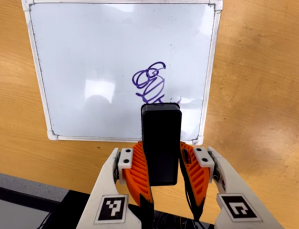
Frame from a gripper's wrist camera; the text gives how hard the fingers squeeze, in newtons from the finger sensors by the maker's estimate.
{"total": 7.4, "left": 6.0, "right": 8.8}